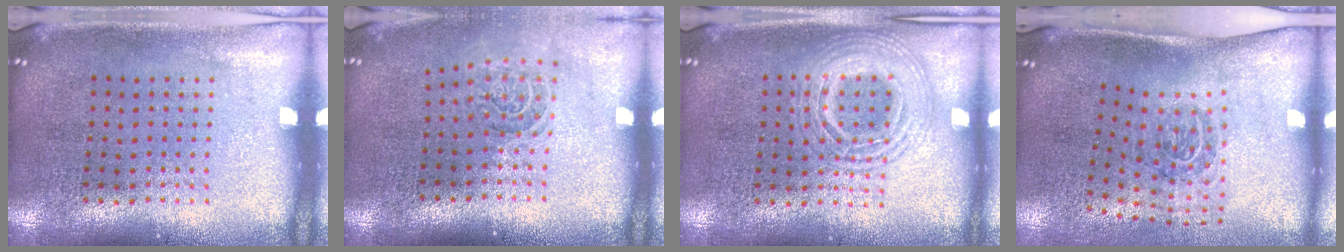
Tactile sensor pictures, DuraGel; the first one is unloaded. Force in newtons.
{"total": 1.5, "press": 1.2, "slide": 1.0}
{"total": 2.7, "press": 2.7, "slide": 0.3}
{"total": 2.0, "press": 1.2, "slide": 1.6}